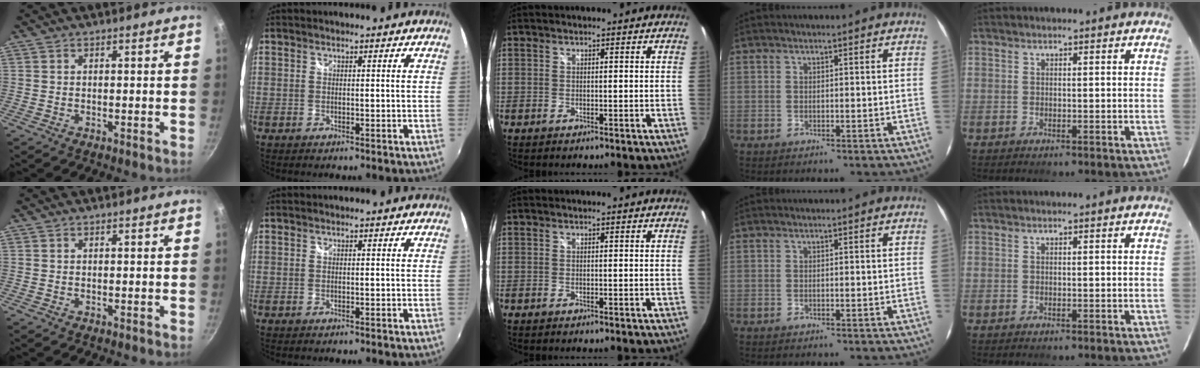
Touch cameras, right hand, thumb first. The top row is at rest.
{}